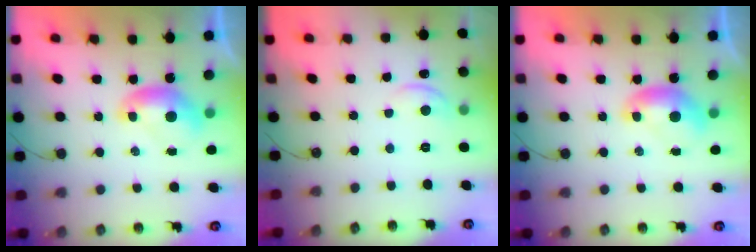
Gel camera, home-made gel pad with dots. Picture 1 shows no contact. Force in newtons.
{"total": 1.5, "press": 1.3, "slide": 0.7}
{"total": 0.0}